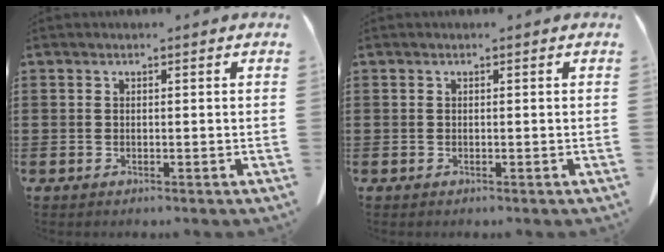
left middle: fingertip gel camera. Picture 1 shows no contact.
{"total": 0.0}